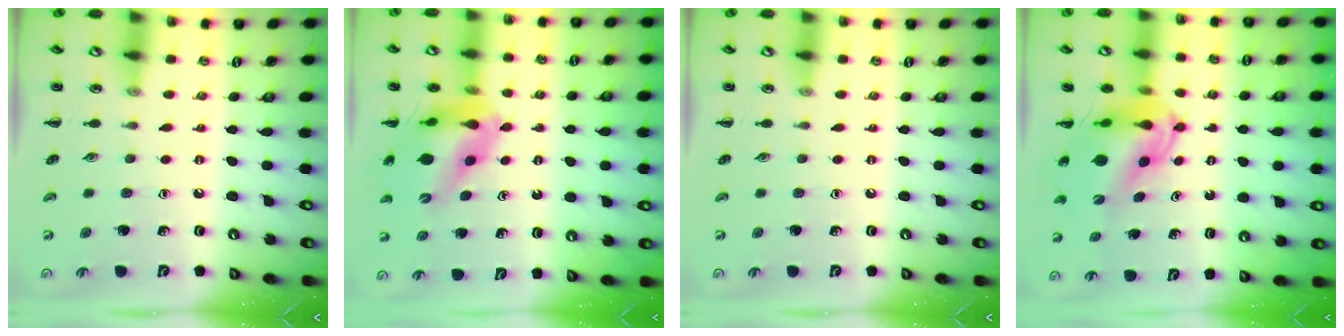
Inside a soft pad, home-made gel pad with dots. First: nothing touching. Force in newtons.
{"total": 12.2, "press": 11.7, "slide": 3.4}
{"total": 0.0}
{"total": 7.7, "press": 7.2, "slide": 2.7}